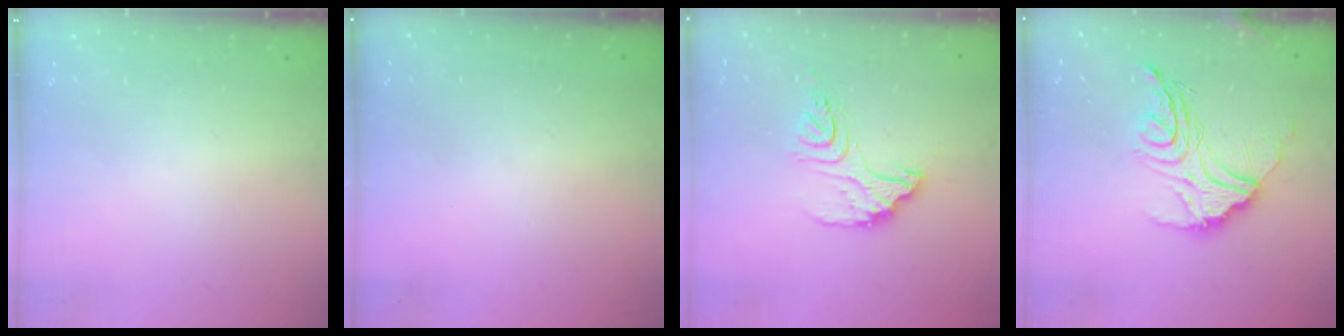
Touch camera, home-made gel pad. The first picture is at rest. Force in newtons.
{"total": 3.1, "press": 2.9, "slide": 1.0}
{"total": 13.3, "press": 13.3, "slide": 1.2}
{"total": 16.5, "press": 16.5, "slide": 1.2}